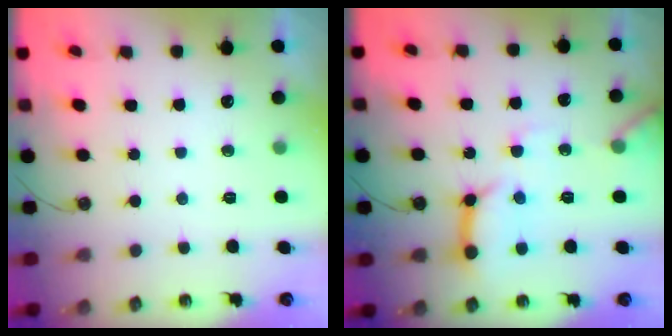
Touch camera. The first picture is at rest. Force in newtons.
{"total": 14.7, "press": 14.6, "slide": 1.6}